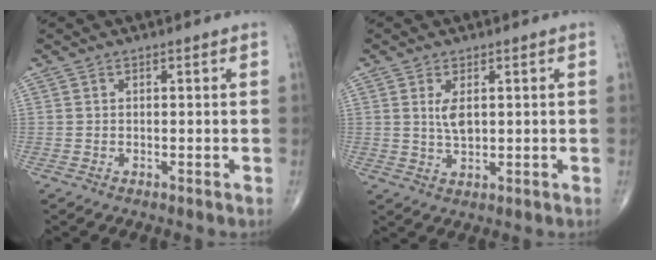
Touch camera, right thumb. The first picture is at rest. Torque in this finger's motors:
{"motor_torque": [-0.64, 0.60, 0.52, 0.19, 0.03]}